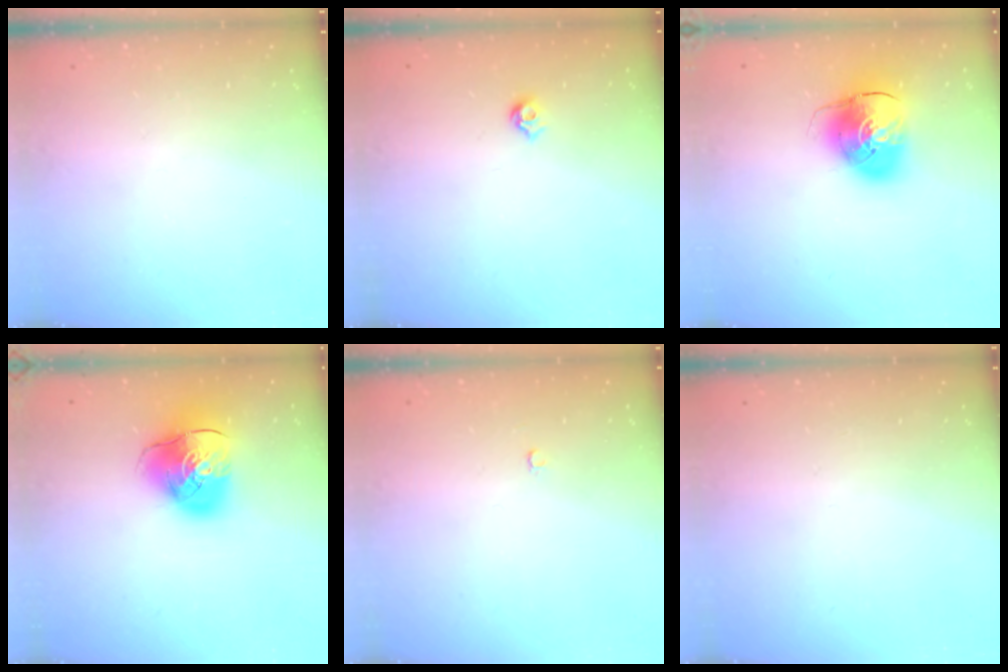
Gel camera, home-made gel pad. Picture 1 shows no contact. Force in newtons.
{"total": 5.0, "press": 4.9, "slide": 0.8}
{"total": 11.2, "press": 11.0, "slide": 1.9}
{"total": 12.1, "press": 11.9, "slide": 1.9}
{"total": 2.1, "press": 2.1, "slide": 0.2}
{"total": 0.0}